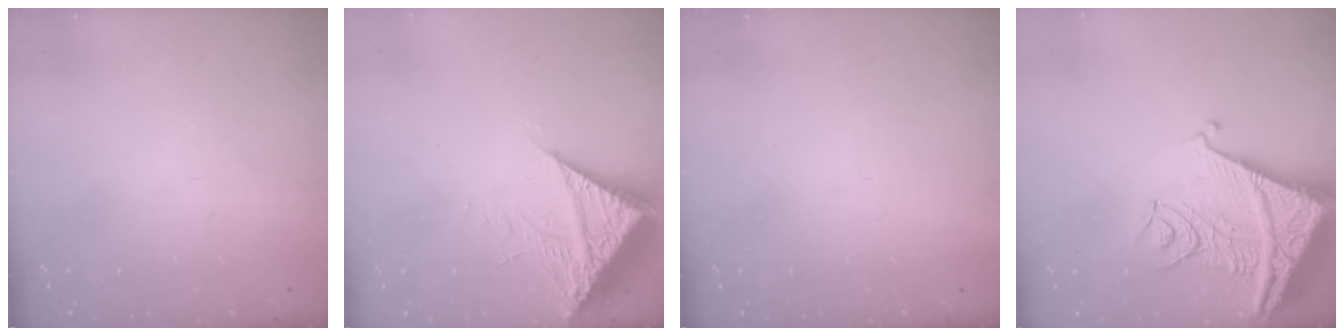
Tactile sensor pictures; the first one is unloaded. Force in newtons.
{"total": 9.4, "press": 9.4, "slide": 1.0}
{"total": 1.6, "press": 1.5, "slide": 0.1}
{"total": 15.2, "press": 15.1, "slide": 1.8}